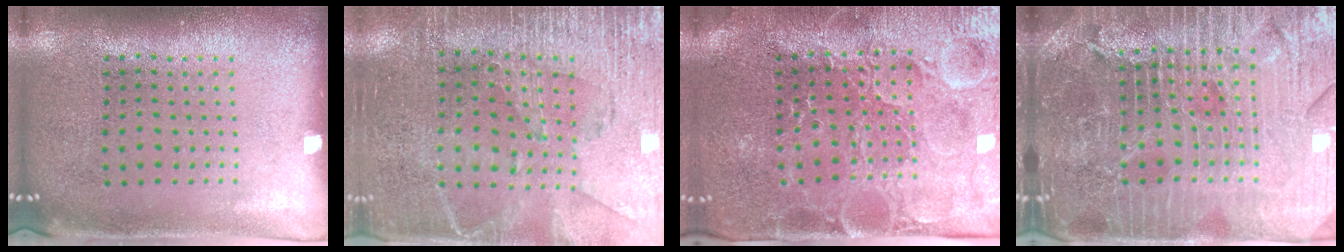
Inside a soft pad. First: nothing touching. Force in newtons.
{"total": 3.1, "press": 2.9, "slide": 1.2}
{"total": 3.7, "press": 3.6, "slide": 0.7}
{"total": 5.7, "press": 5.1, "slide": 2.4}